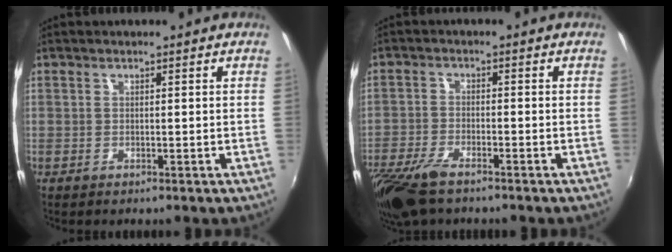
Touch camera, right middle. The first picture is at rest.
{"total": 10.8, "force": [-7.9, 3.6, 6.5], "torque": [-0.155, -0.038, -0.151]}